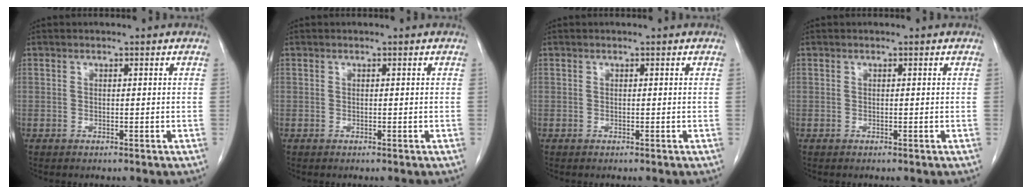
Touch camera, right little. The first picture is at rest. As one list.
[{"total": 0.0}, {"total": 0.0}, {"total": 0.0}]